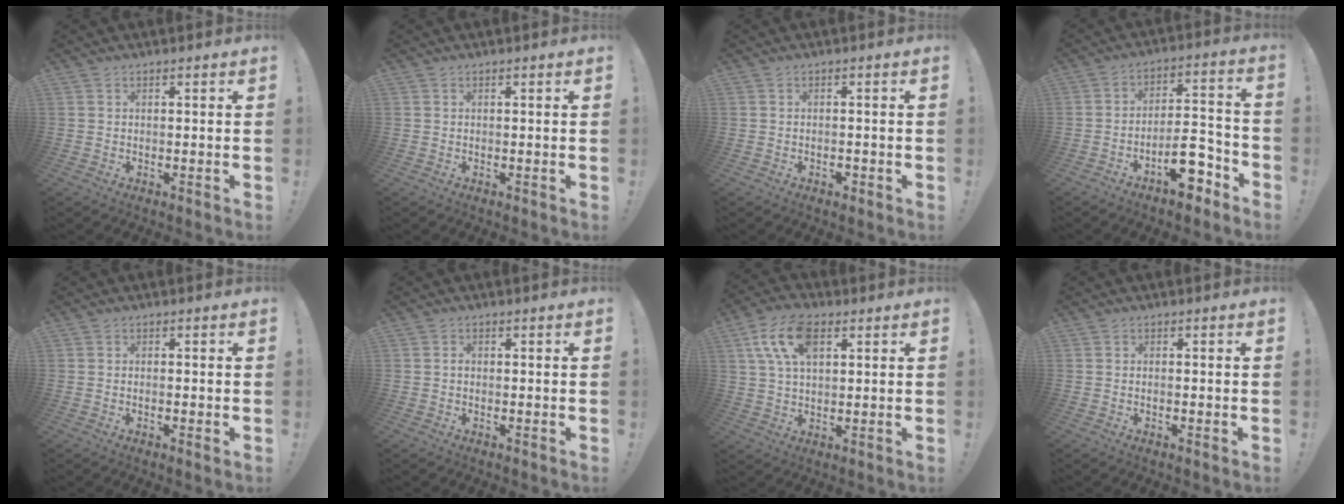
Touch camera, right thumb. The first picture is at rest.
{"total": 0.0}
{"total": 1.0, "force": [-0.8, 0.5, 0.4], "torque": [0.001, -0.002, -0.015]}
{"total": 12.5, "force": [-7.6, 5.2, 8.4], "torque": [-0.118, 0.059, -0.121]}
{"total": 1.3, "force": [-0.5, 0.3, 1.2], "torque": [-0.017, 0.000, -0.010]}
{"total": 0.8, "force": [-0.3, 0.6, 0.4], "torque": [-0.012, 0.005, -0.006]}
{"total": 12.3, "force": [4.7, 6.6, 9.2], "torque": [-0.178, 0.001, 0.087]}
{"total": 0.9, "force": [-0.5, 0.2, 0.7], "torque": [-0.017, 0.002, -0.008]}